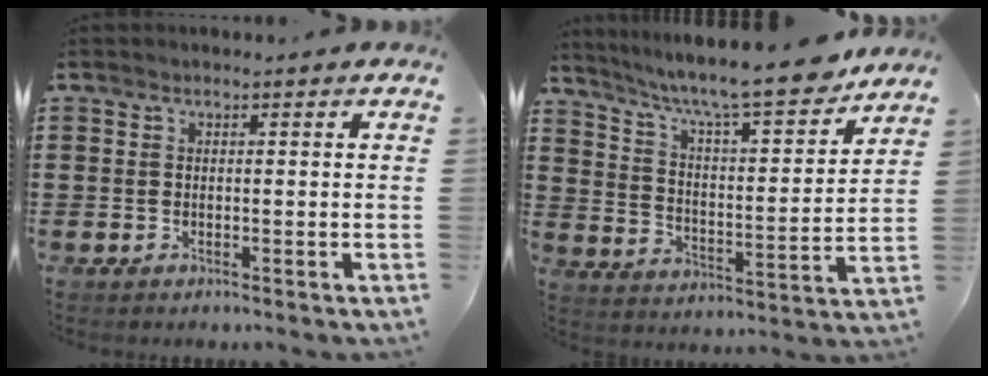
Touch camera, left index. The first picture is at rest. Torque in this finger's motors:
{"motor_torque": [1.08, -1.06, 0.40, 0.21]}